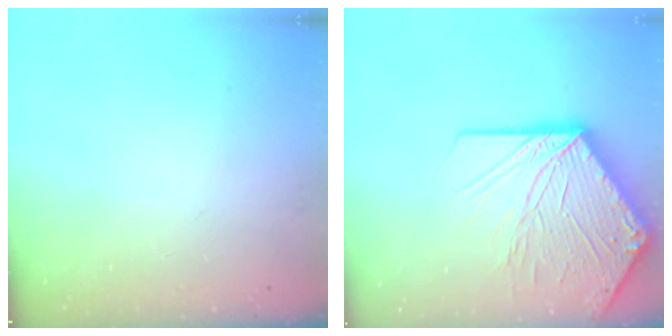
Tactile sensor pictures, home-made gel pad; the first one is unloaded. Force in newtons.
{"total": 25.7, "press": 25.5, "slide": 3.5}